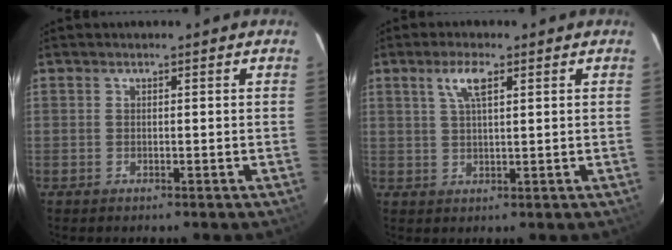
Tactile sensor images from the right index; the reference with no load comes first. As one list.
[{"total": 4.3, "force": [2.1, 1.1, 3.6], "torque": [-0.070, 0.006, 0.040]}]